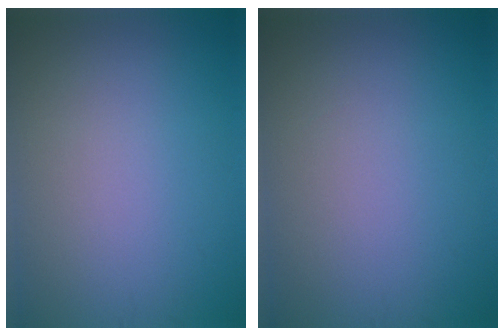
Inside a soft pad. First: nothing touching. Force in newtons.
{"total": 0.0}